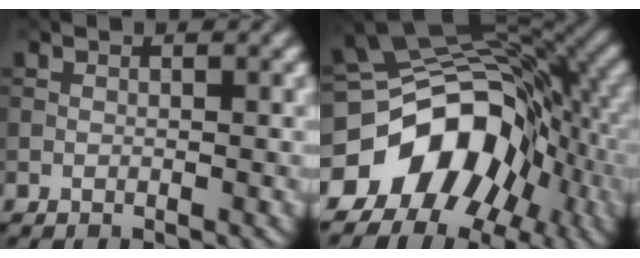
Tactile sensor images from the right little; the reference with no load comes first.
{"total": 13.1, "force": [-5.4, 9.4, 7.3], "torque": [-0.124, 0.002, -0.099]}